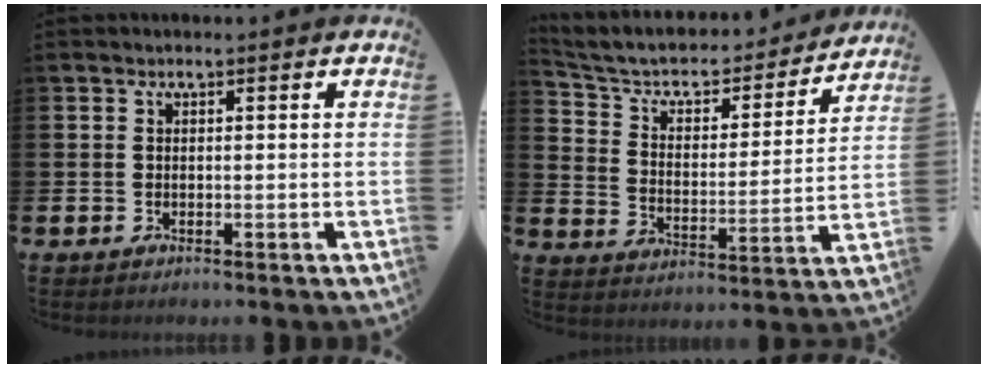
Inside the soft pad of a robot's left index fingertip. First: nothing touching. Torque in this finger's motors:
{"motor_torque": [-0.95, -0.88, 0.13, 0.10]}